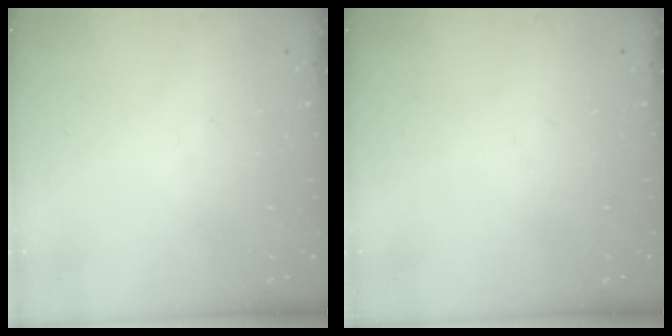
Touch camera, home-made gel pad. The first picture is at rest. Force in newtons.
{"total": 0.0}